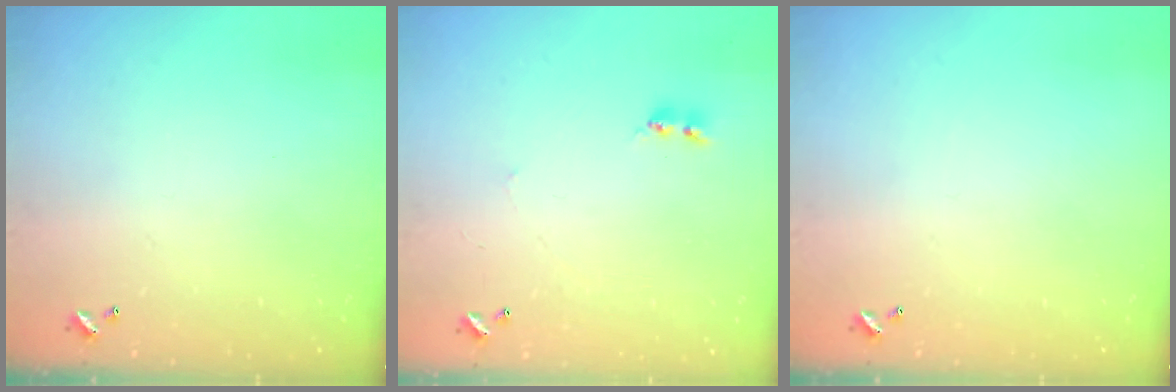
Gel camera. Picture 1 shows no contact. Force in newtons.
{"total": 2.2, "press": 2.1, "slide": 0.5}
{"total": 0.0}